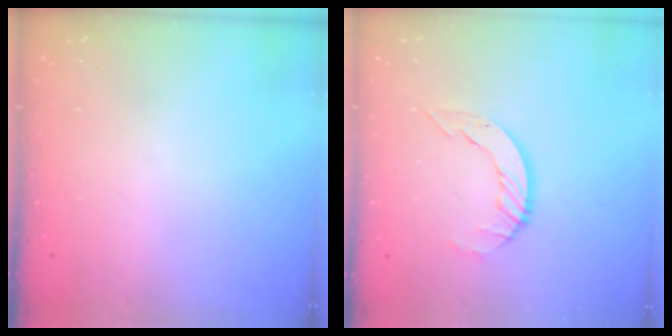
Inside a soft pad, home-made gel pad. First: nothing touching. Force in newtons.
{"total": 4.5, "press": 4.5, "slide": 0.4}